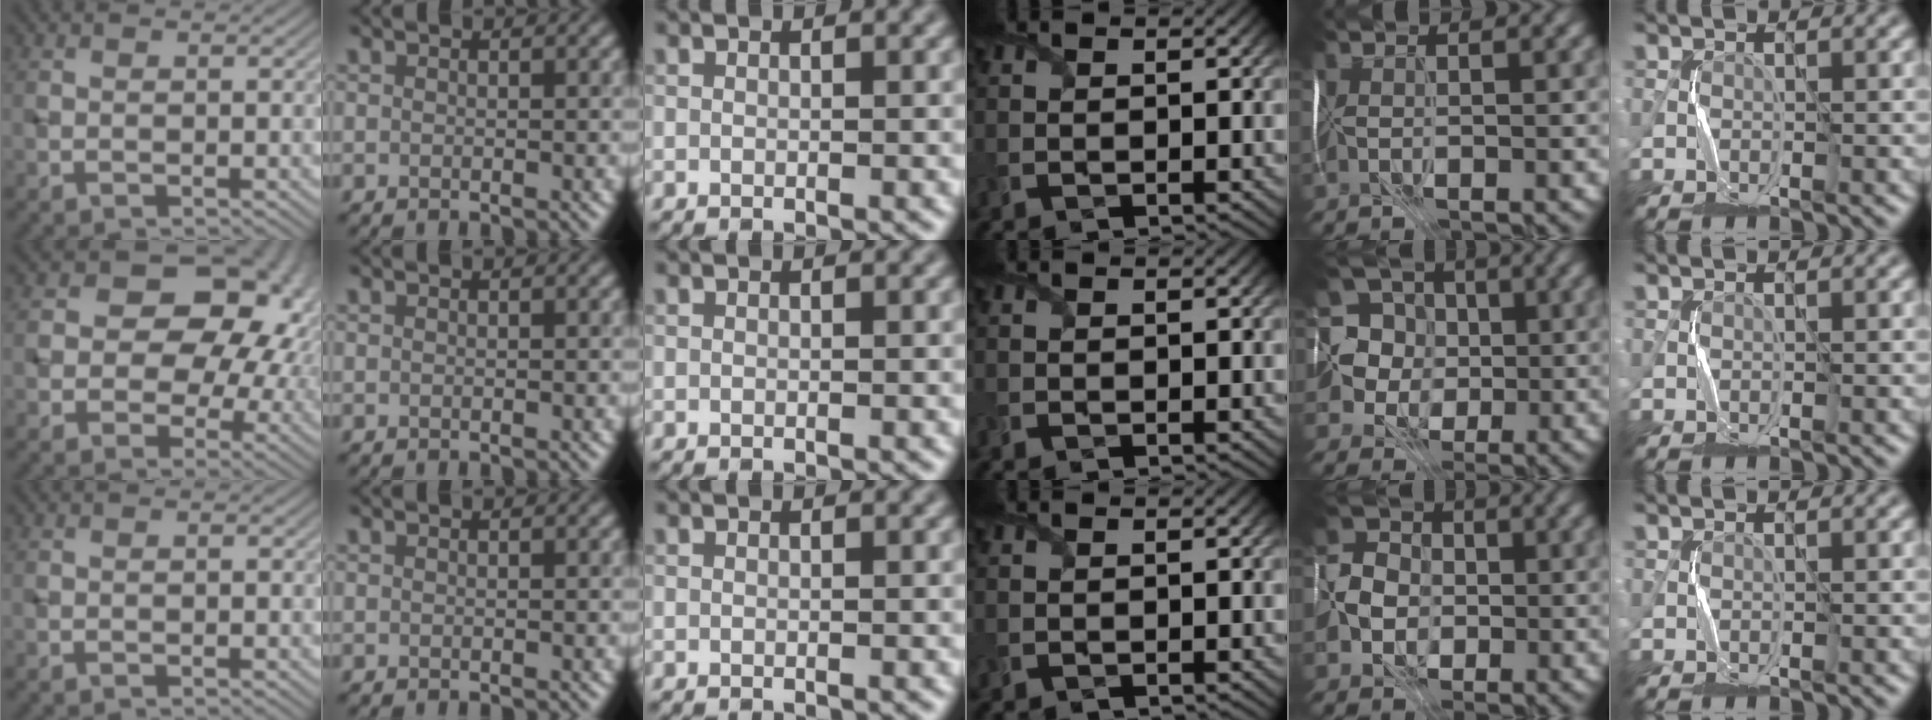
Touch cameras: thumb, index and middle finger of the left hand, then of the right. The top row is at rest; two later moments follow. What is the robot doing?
{"motion": "fold", "object": "map"}